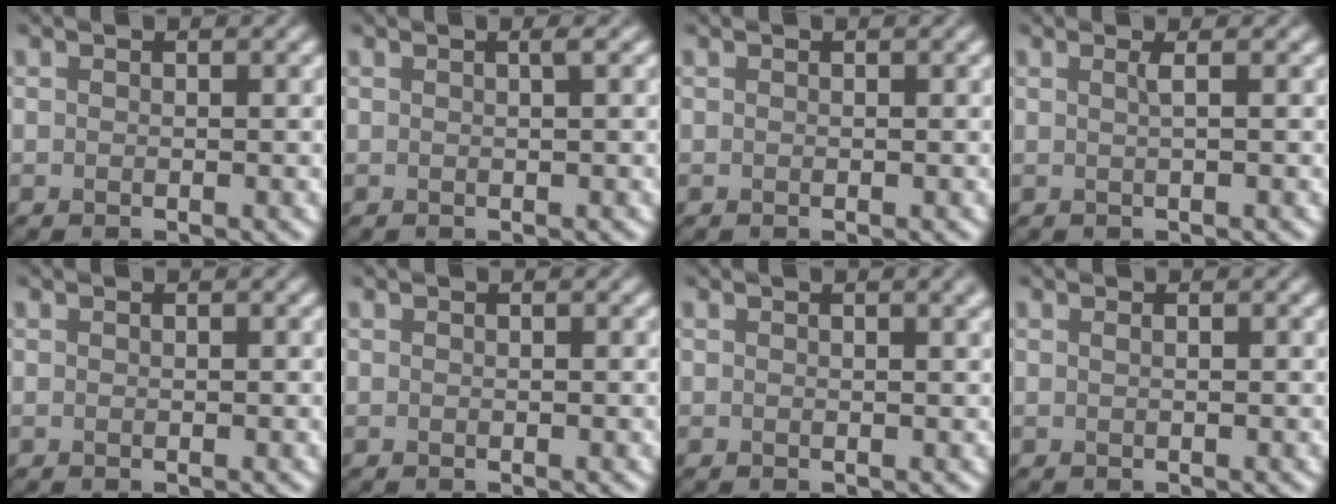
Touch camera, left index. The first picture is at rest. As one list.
[{"total": 0.8, "force": [0.2, 0.2, 0.7], "torque": [-0.006, 0.003, 0.001]}, {"total": 0.0}, {"total": 1.3, "force": [0.3, 0.4, 1.2], "torque": [-0.014, 0.002, -0.001]}, {"total": 0.0}, {"total": 0.0}, {"total": 1.4, "force": [0.7, 0.4, 1.1], "torque": [-0.007, 0.004, 0.009]}, {"total": 0.6, "force": [0.2, 0.3, 0.5], "torque": [-0.006, 0.002, -0.001]}]